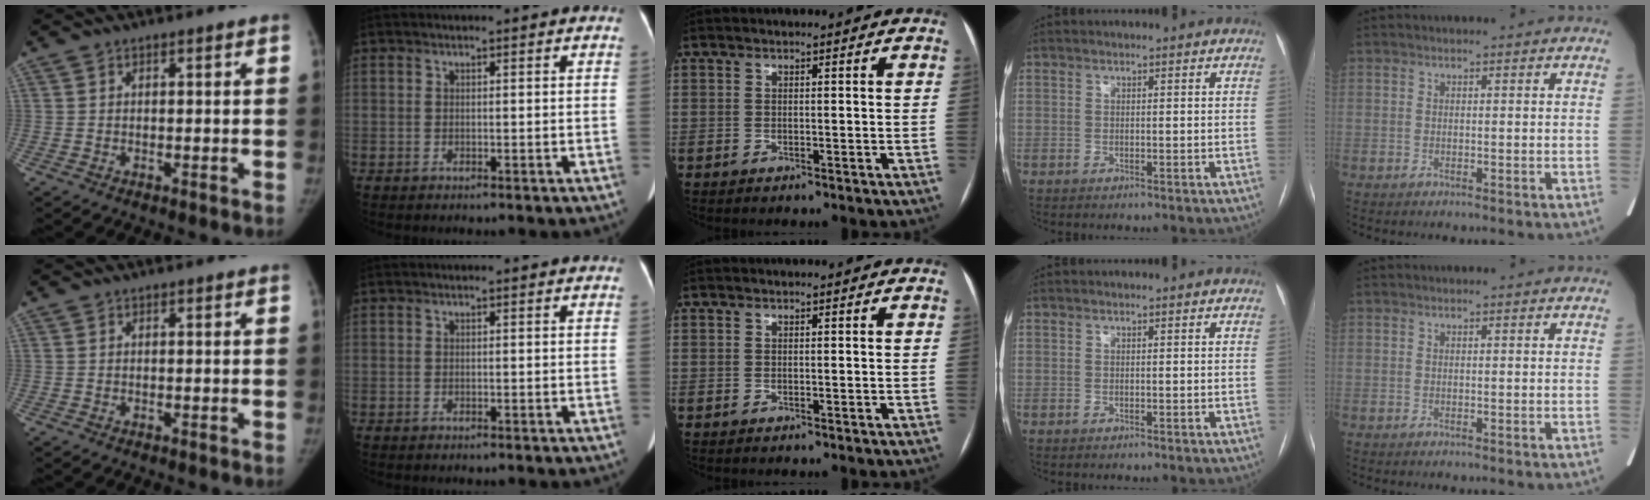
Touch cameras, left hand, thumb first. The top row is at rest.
{}